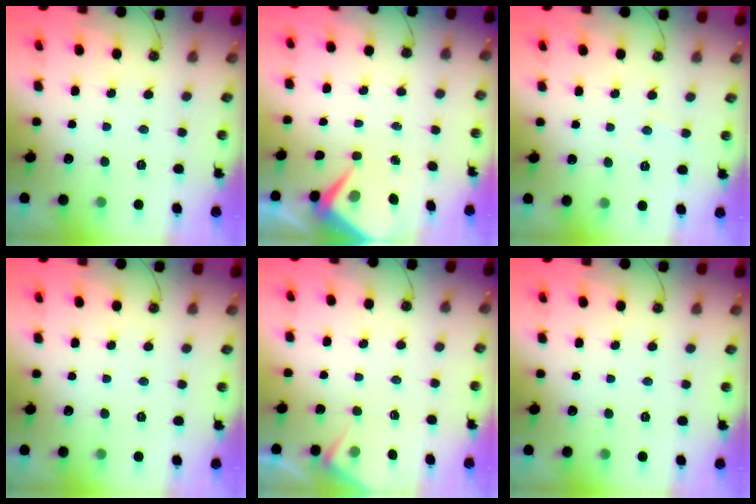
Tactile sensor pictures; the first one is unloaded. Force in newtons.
{"total": 6.2, "press": 6.1, "slide": 0.7}
{"total": 4.3, "press": 4.3, "slide": 0.7}
{"total": 0.0}
{"total": 5.1, "press": 5.1, "slide": 0.5}
{"total": 0.0}